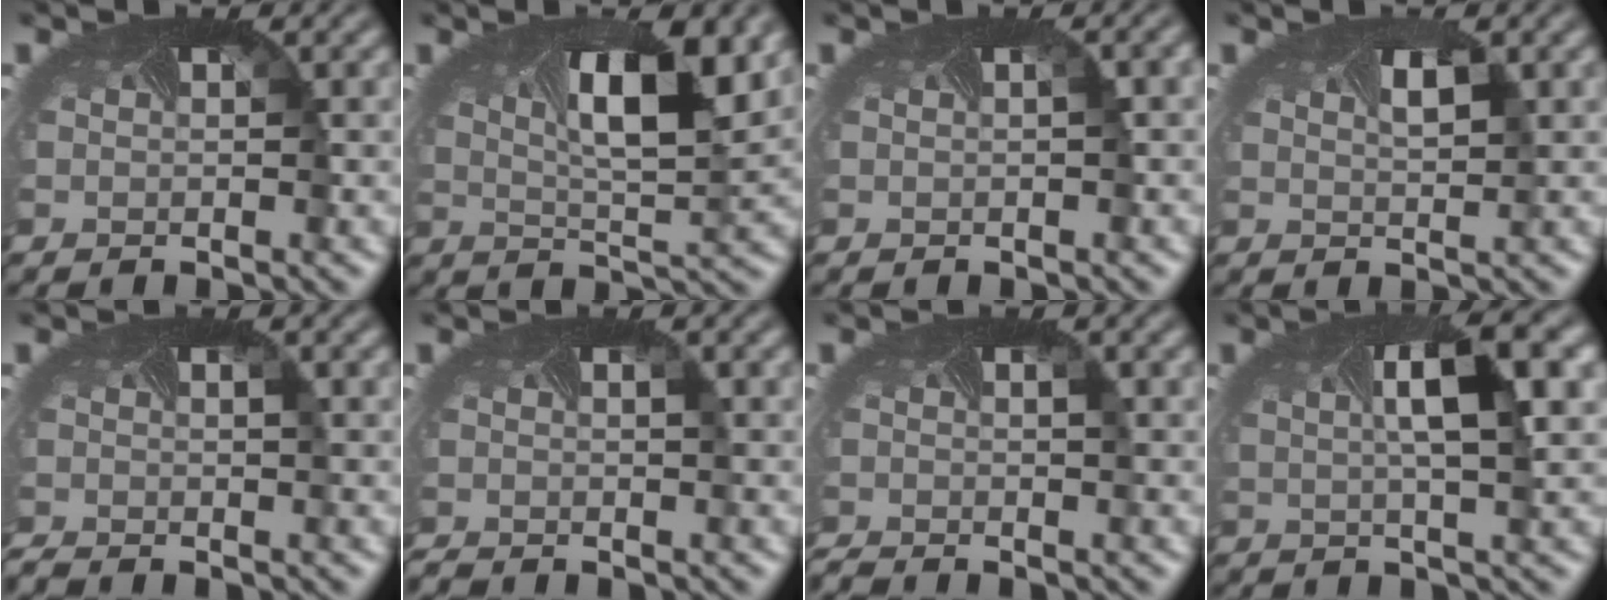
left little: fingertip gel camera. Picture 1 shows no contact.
{"total": 7.7, "force": [2.7, 2.6, 6.7], "torque": [-0.110, -0.005, 0.041]}
{"total": 2.7, "force": [0.7, 0.9, 2.4], "torque": [-0.017, 0.026, 0.000]}
{"total": 1.5, "force": [0.7, 0.3, 1.3], "torque": [-0.019, 0.002, 0.012]}
{"total": 1.8, "force": [-1.4, 0.2, 1.1], "torque": [-0.019, -0.014, -0.027]}
{"total": 1.5, "force": [-1.3, 0.0, 0.7], "torque": [-0.015, -0.011, -0.025]}
{"total": 1.9, "force": [-1.7, 0.1, 0.9], "torque": [-0.016, -0.014, -0.032]}
{"total": 6.1, "force": [1.6, 1.3, 5.8], "torque": [-0.089, 0.013, 0.022]}